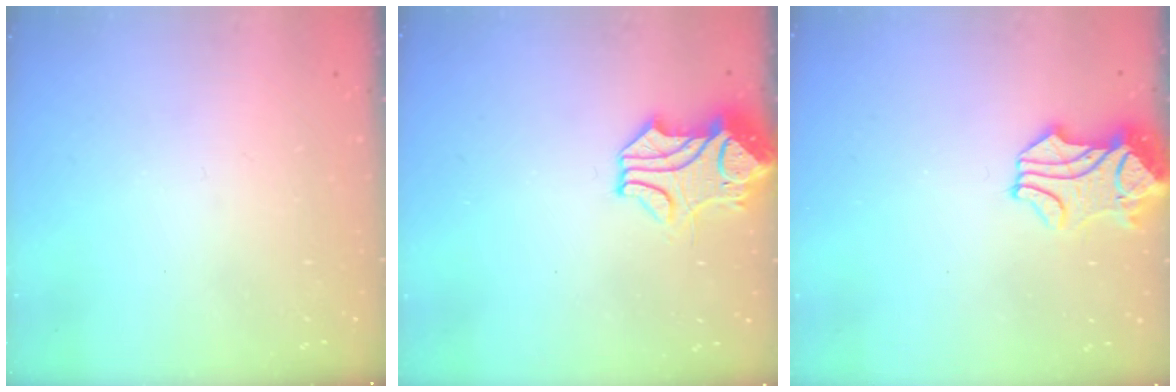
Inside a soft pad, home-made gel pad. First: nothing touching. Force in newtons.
{"total": 2.1, "press": 1.9, "slide": 1.0}
{"total": 1.0, "press": 0.5, "slide": 0.9}